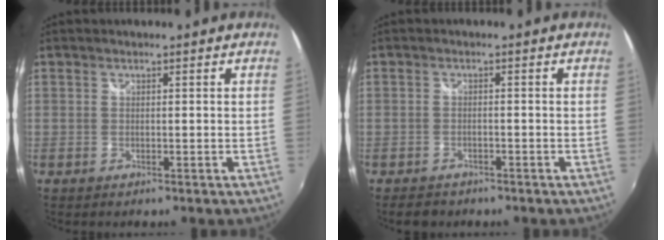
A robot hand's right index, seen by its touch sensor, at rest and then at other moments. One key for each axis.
{"total": 3.8, "fx": -2.9, "fy": 1.9, "fz": 1.5, "tx": -0.039, "ty": -0.009, "tz": -0.044}